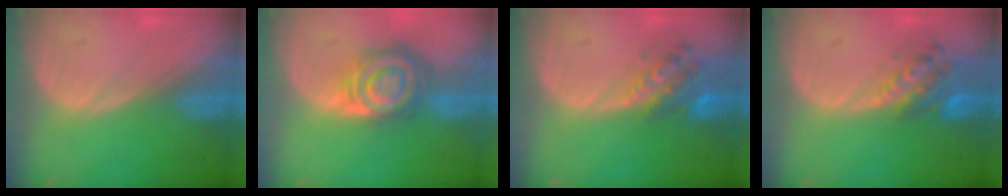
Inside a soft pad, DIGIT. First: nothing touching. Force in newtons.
{"total": 8.0, "press": 7.1, "slide": 3.7}
{"total": 5.9, "press": 5.3, "slide": 2.6}
{"total": 5.9, "press": 5.3, "slide": 2.6}